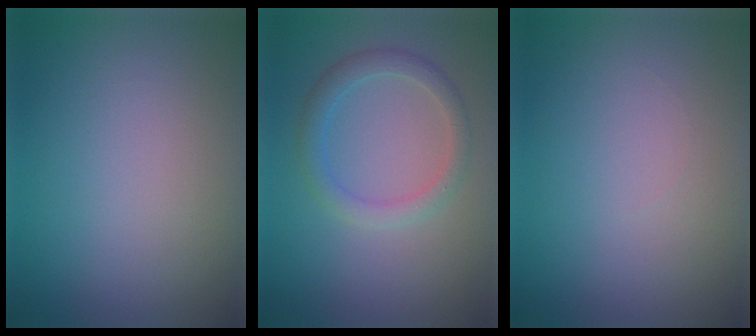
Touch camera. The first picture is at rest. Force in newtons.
{"total": 2.3, "press": 2.3, "slide": 0.1}
{"total": 0.0}